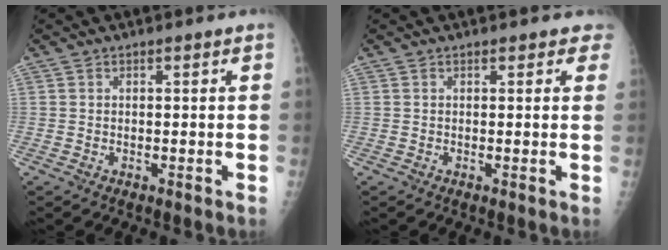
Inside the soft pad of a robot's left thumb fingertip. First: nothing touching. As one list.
[{"total": 2.3, "force": [1.8, 1.3, 0.7], "torque": [0.022, -0.003, 0.008]}]